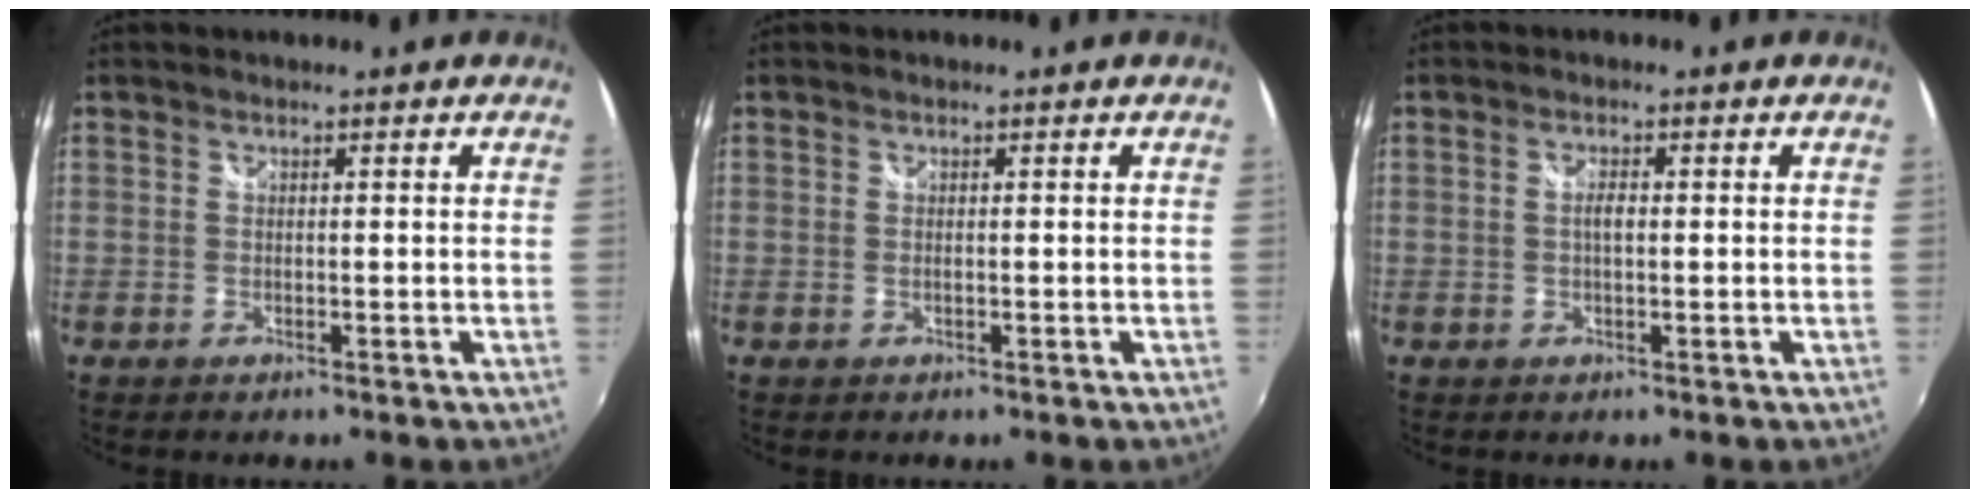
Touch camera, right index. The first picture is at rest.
{"total": 0.0}
{"total": 1.7, "force": [0.1, 0.6, 1.6], "torque": [-0.030, 0.001, 0.001]}